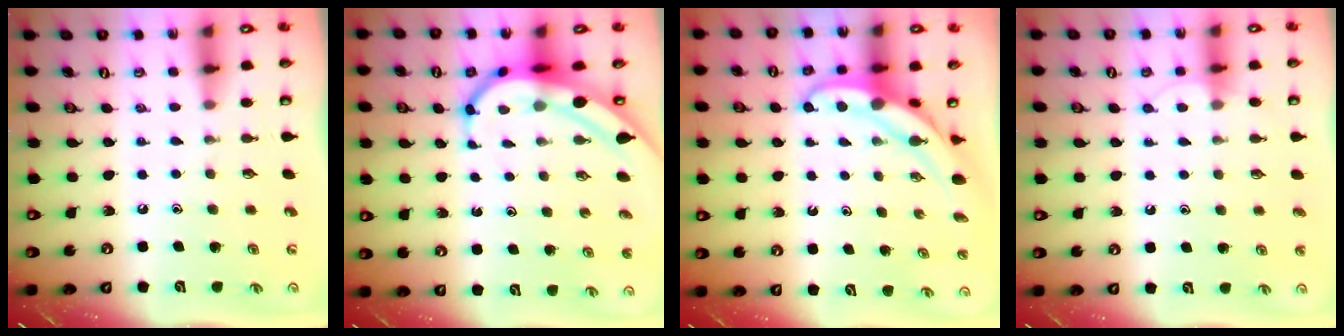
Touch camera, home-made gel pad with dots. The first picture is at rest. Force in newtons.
{"total": 6.8, "press": 6.8, "slide": 0.8}
{"total": 6.1, "press": 6.1, "slide": 0.5}
{"total": 4.5, "press": 4.4, "slide": 0.4}